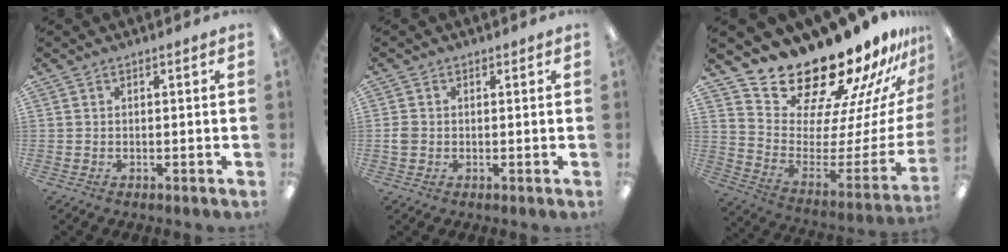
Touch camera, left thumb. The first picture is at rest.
{"total": 2.1, "force": [-0.1, 1.9, 1.0], "torque": [-0.016, 0.005, -0.002]}
{"total": 21.6, "force": [20.0, 5.6, 6.0], "torque": [-0.099, -0.178, 0.354]}